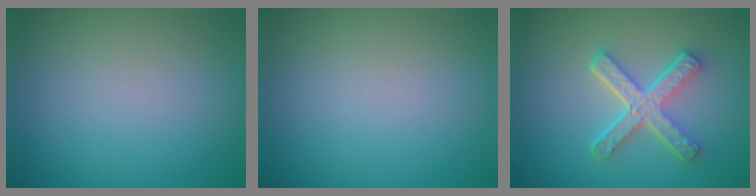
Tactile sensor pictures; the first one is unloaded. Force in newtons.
{"total": 0.0}
{"total": 4.7, "press": 3.7, "slide": 2.8}